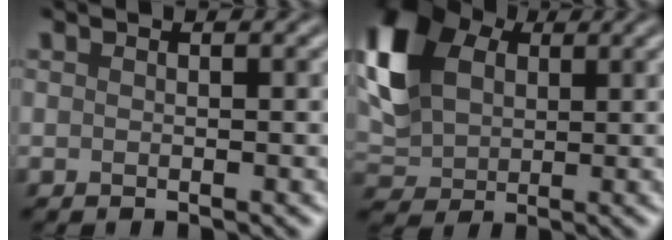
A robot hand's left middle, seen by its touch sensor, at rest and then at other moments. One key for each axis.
{"total": 8.9, "fx": 2.8, "fy": 6.4, "fz": 5.6, "tx": -0.147, "ty": 0.019, "tz": 0.051}